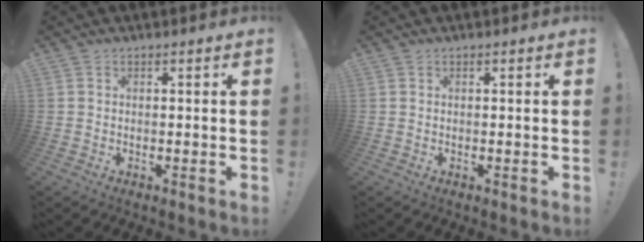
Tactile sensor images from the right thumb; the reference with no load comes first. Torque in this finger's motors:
{"motor_torque": [0.00, 0.00, 0.00, 0.00, 0.00]}